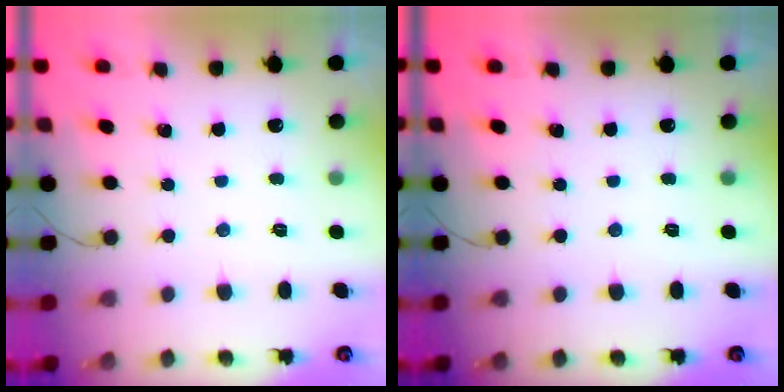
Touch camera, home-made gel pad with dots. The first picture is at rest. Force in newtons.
{"total": 0.0}